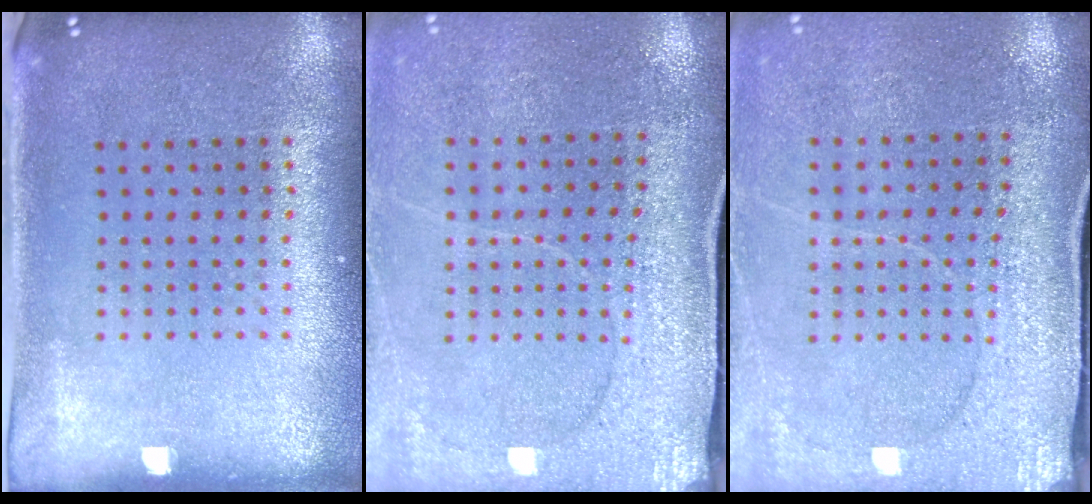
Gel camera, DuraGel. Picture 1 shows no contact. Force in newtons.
{"total": 2.9, "press": 2.9, "slide": 0.4}
{"total": 2.9, "press": 2.9, "slide": 0.4}